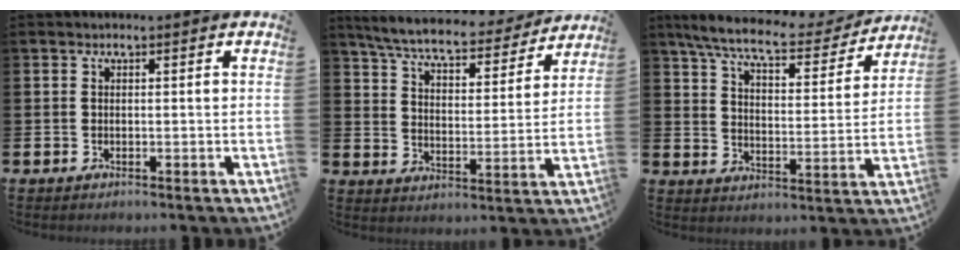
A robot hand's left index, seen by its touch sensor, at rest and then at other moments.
{"total": 7.3, "force": [6.7, 1.1, 2.6], "torque": [-0.085, -0.044, 0.114]}
{"total": 8.4, "force": [7.4, 1.3, 3.7], "torque": [-0.100, -0.043, 0.124]}